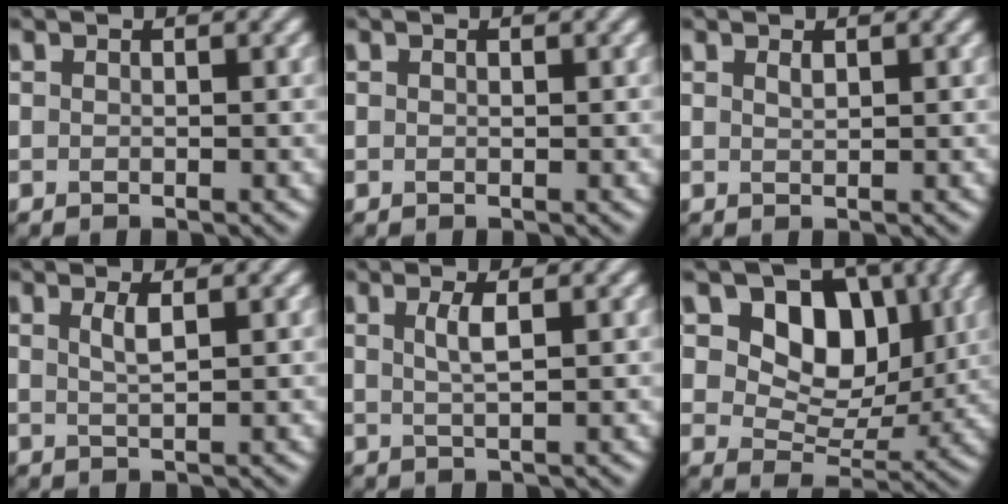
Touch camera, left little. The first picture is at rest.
{"total": 0.0}
{"total": 0.7, "force": [0.5, 0.2, 0.4], "torque": [-0.008, -0.001, 0.011]}
{"total": 1.6, "force": [0.7, 0.4, 1.4], "torque": [-0.026, 0.001, 0.010]}
{"total": 2.0, "force": [0.6, 0.5, 1.8], "torque": [-0.034, 0.001, 0.010]}
{"total": 8.3, "force": [2.9, 5.8, 5.2], "torque": [-0.081, -0.009, 0.034]}